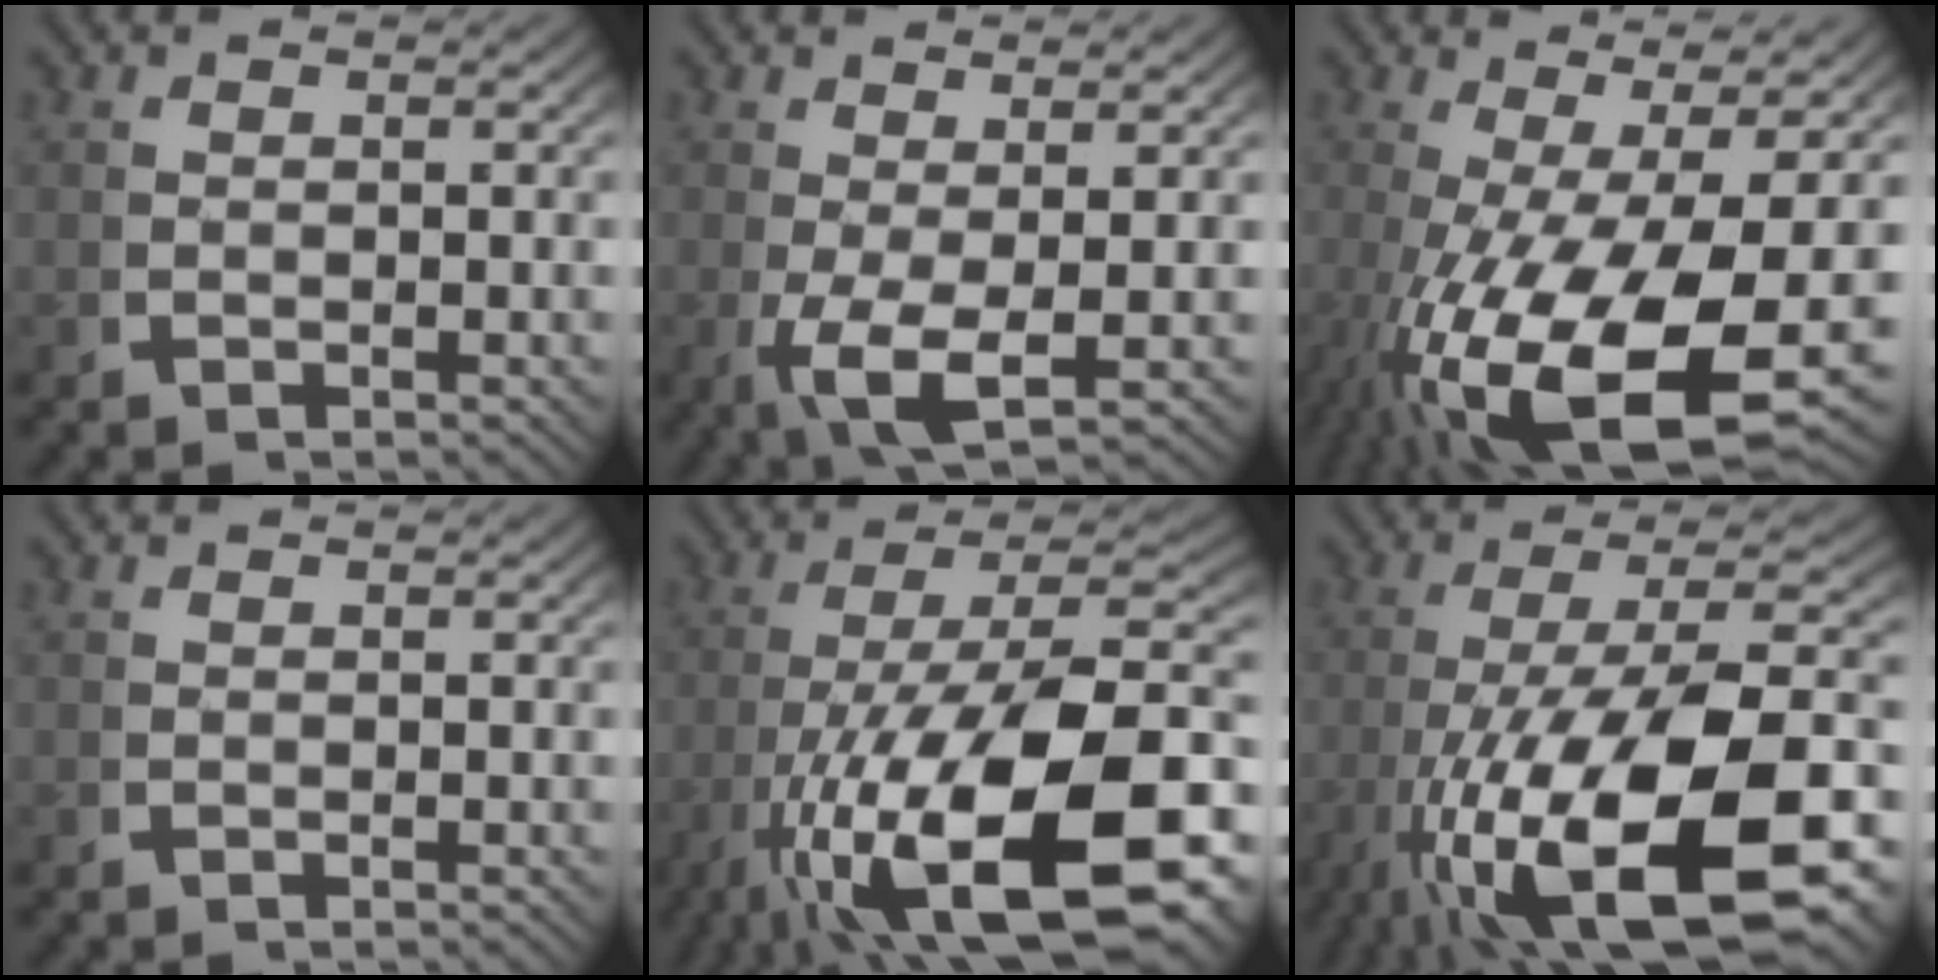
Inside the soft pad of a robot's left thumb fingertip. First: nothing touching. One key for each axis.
{"total": 5.3, "fx": -1.1, "fy": 2.1, "fz": 4.8, "tx": -0.103, "ty": -0.023, "tz": -0.001}
{"total": 17.4, "fx": -3.6, "fy": 8.9, "fz": 14.5, "tx": -0.280, "ty": -0.050, "tz": -0.014}
{"total": 0.0}
{"total": 18.8, "fx": -4.6, "fy": 8.8, "fz": 16.0, "tx": -0.290, "ty": -0.060, "tz": -0.024}
{"total": 17.0, "fx": -4.5, "fy": 8.1, "fz": 14.3, "tx": -0.286, "ty": -0.053, "tz": -0.024}